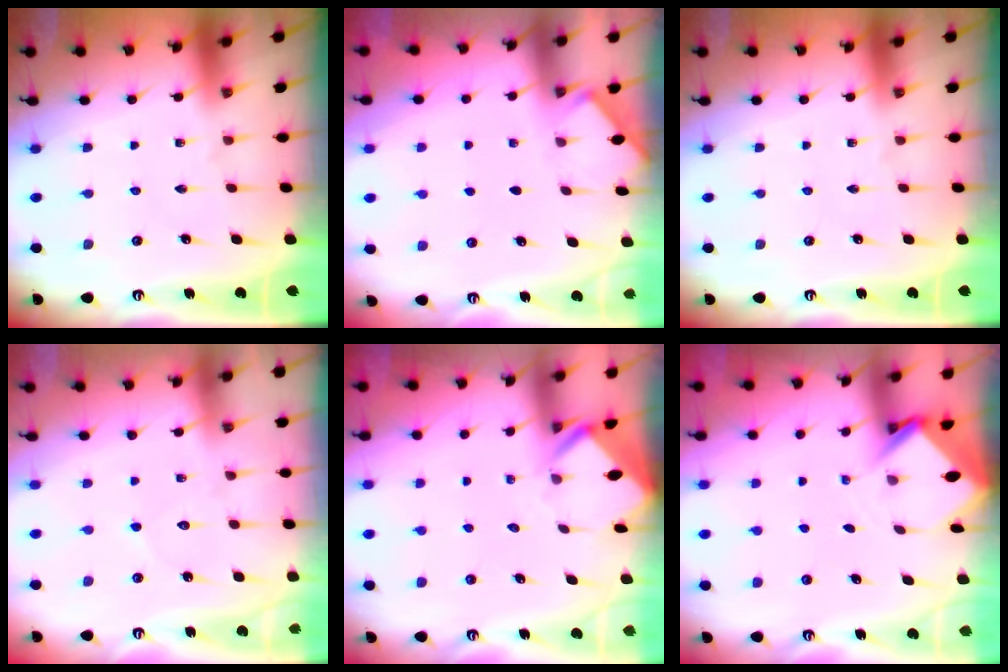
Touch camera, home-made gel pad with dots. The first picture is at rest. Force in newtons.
{"total": 2.0, "press": 2.0, "slide": 0.3}
{"total": 0.0}
{"total": 4.8, "press": 4.8, "slide": 0.5}
{"total": 2.4, "press": 2.4, "slide": 0.1}
{"total": 2.9, "press": 2.9, "slide": 0.2}